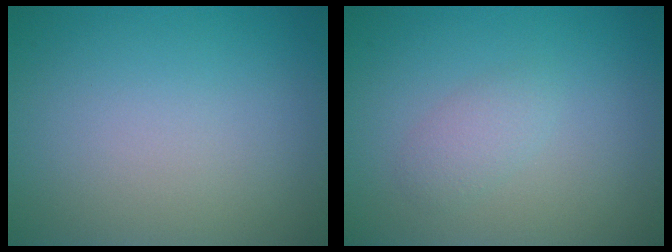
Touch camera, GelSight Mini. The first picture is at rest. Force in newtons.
{"total": 1.5, "press": 1.5, "slide": 0.0}